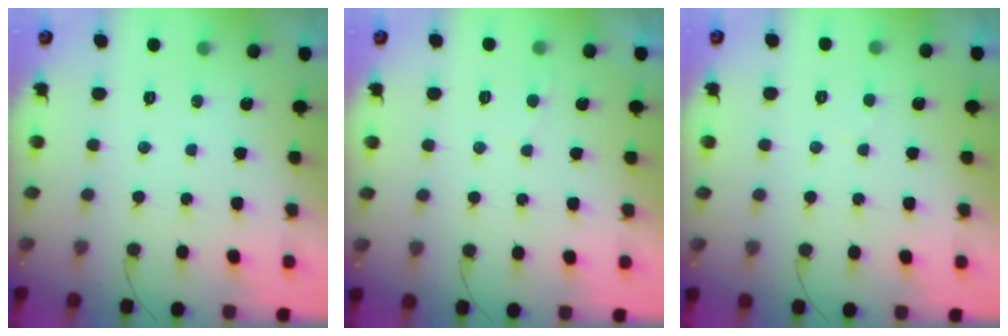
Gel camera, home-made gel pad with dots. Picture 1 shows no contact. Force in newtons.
{"total": 2.1, "press": 2.1, "slide": 0.2}
{"total": 2.4, "press": 2.4, "slide": 0.4}